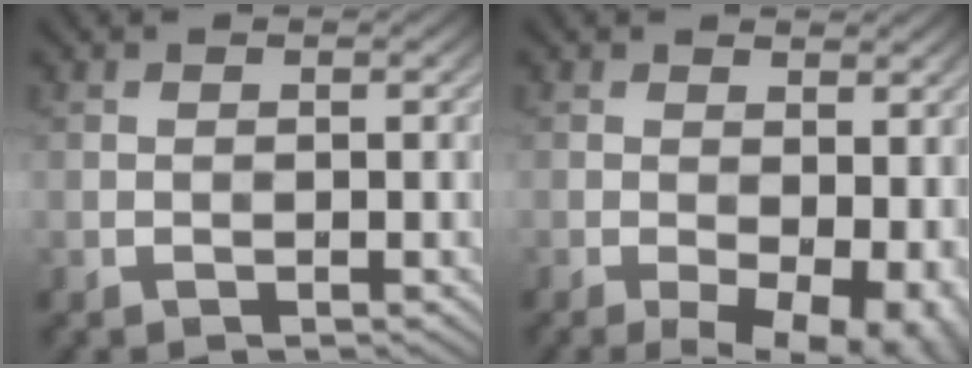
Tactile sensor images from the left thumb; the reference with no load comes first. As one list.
[{"total": 8.4, "force": [-2.2, 4.3, 6.9], "torque": [-0.092, -0.017, -0.026]}]